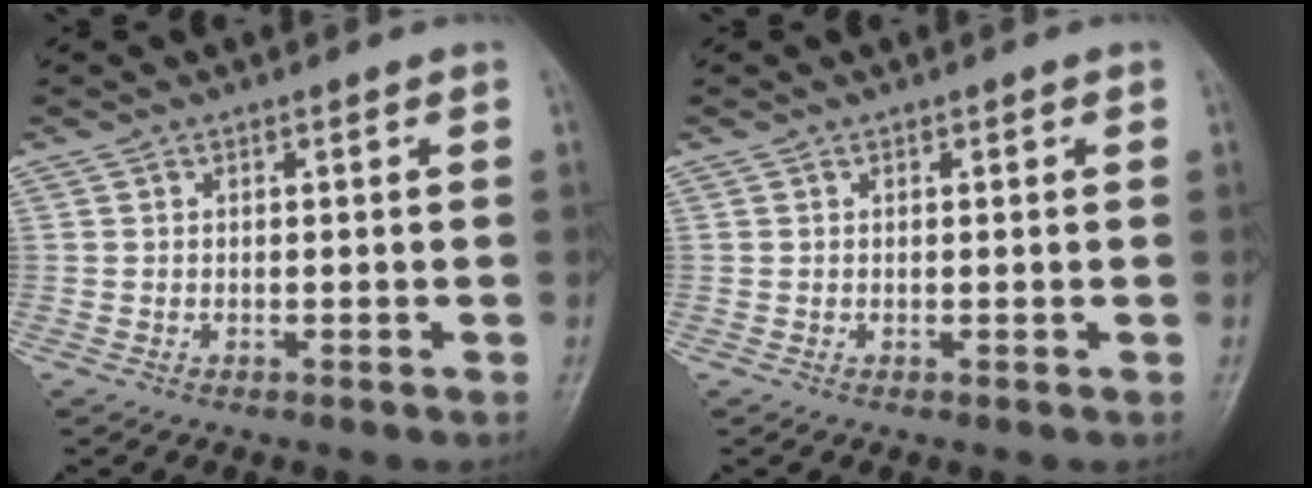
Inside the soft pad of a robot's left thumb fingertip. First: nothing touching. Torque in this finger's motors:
{"motor_torque": [-0.01, 0.05, 0.04, 0.08, -0.02]}